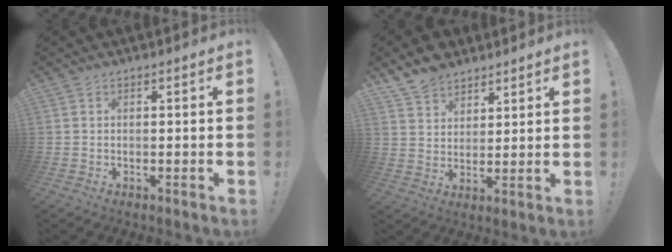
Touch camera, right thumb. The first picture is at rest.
{"total": 8.1, "force": [6.6, 4.5, 1.6], "torque": [-0.032, -0.043, 0.129]}